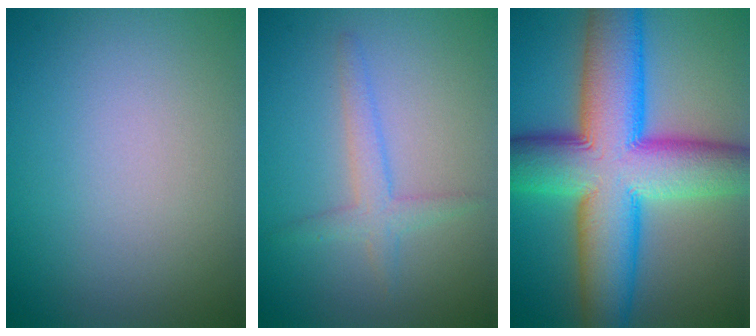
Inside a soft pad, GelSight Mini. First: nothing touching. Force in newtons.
{"total": 2.2, "press": 2.2, "slide": 0.0}
{"total": 14.8, "press": 14.8, "slide": 0.4}